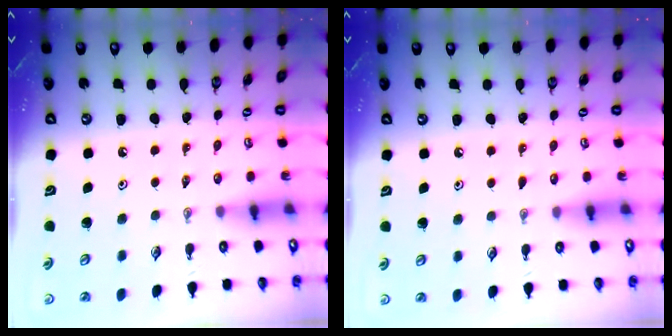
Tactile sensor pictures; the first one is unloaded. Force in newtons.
{"total": 2.8, "press": 2.8, "slide": 0.3}